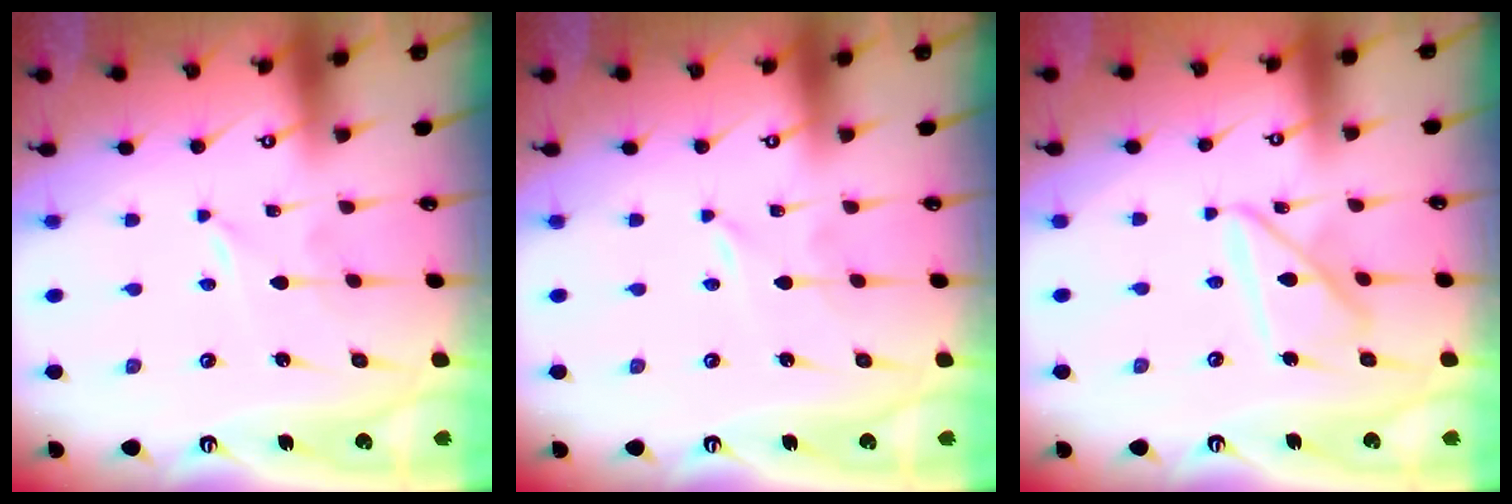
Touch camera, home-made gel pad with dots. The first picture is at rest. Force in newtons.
{"total": 0.0}
{"total": 12.4, "press": 12.4, "slide": 1.3}